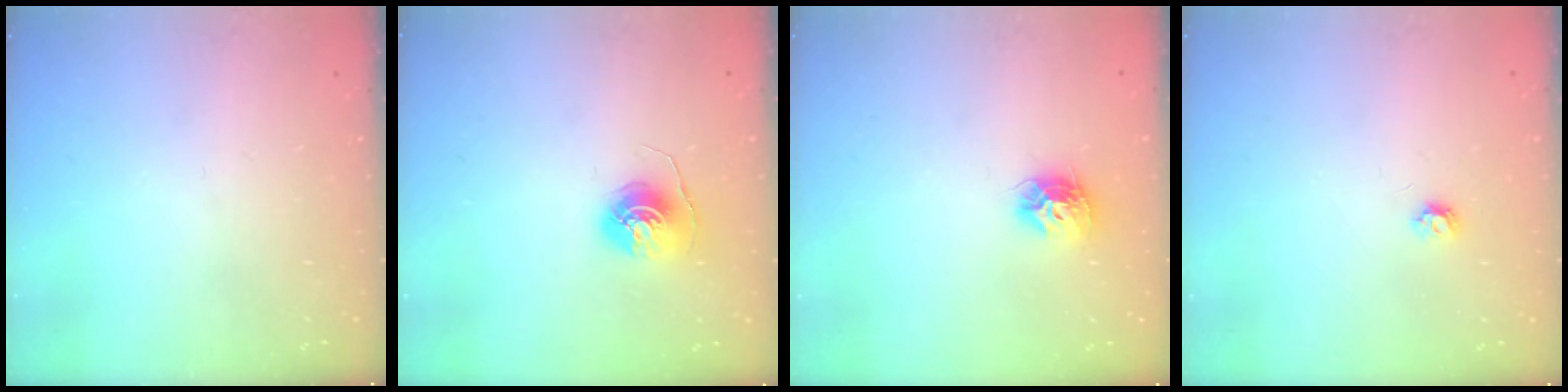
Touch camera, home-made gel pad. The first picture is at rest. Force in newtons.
{"total": 6.4, "press": 6.4, "slide": 0.6}
{"total": 9.3, "press": 9.3, "slide": 0.3}
{"total": 4.0, "press": 4.0, "slide": 0.6}